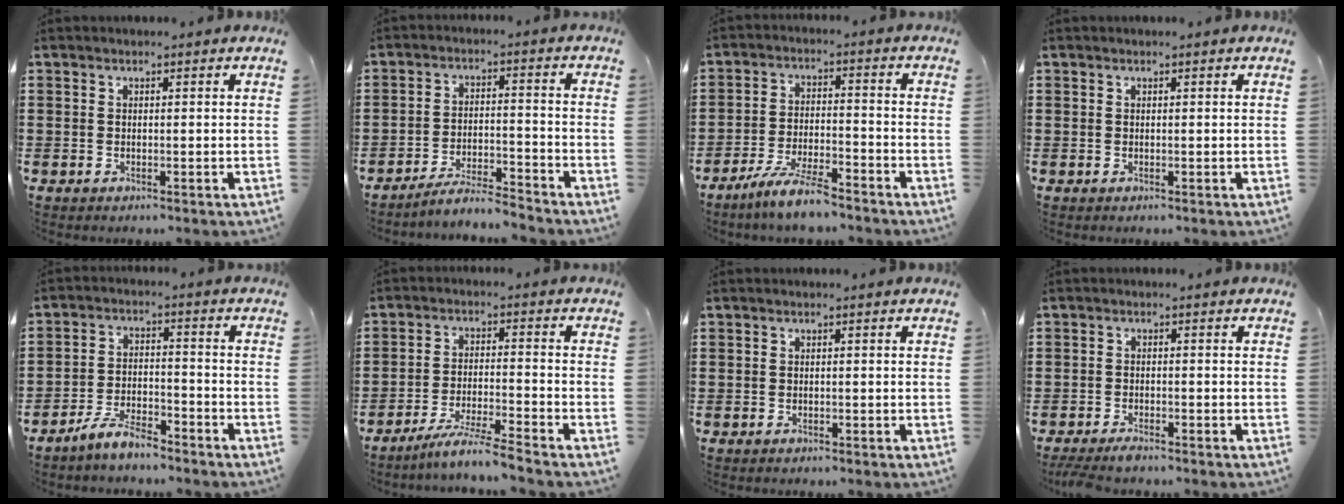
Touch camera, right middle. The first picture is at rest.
{"total": 5.2, "force": [-4.9, 0.1, 1.5], "torque": [-0.032, -0.002, -0.098]}
{"total": 7.0, "force": [-6.0, 0.7, 3.5], "torque": [-0.080, -0.004, -0.117]}
{"total": 0.0}
{"total": 6.0, "force": [-5.5, 1.2, 2.1], "torque": [-0.046, 0.005, -0.109]}
{"total": 5.9, "force": [-5.3, -0.6, 2.5], "torque": [-0.051, -0.017, -0.103]}
{"total": 0.7, "force": [-0.6, 0.3, 0.0], "torque": [-0.001, 0.002, -0.014]}
{"total": 1.9, "force": [-1.7, 0.2, 0.8], "torque": [-0.024, -0.003, -0.034]}